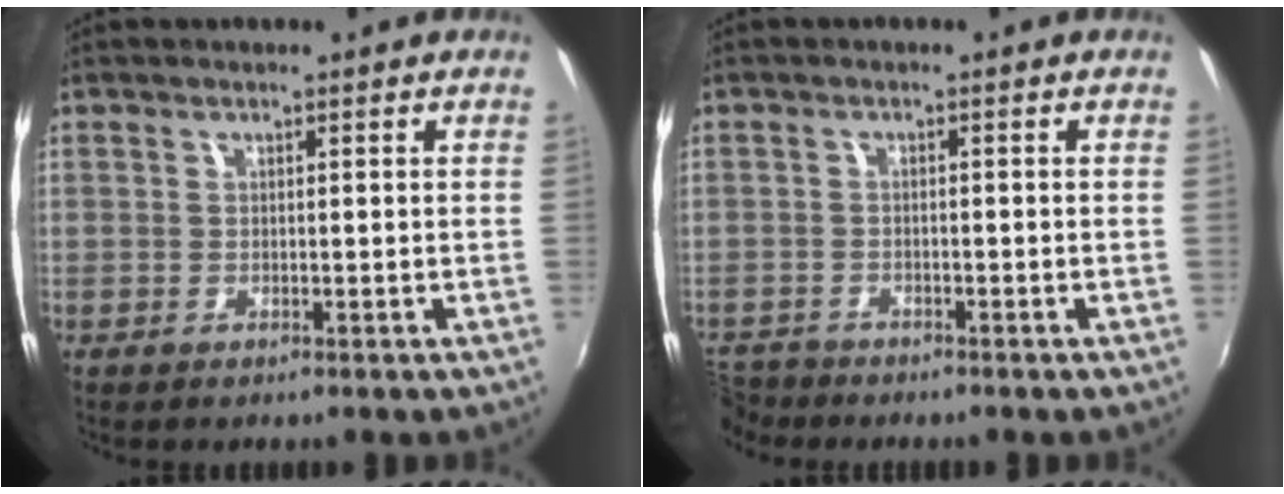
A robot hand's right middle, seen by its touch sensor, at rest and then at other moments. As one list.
[{"total": 5.3, "force": [-4.8, 2.1, 0.7], "torque": [-0.040, -0.014, -0.093]}]